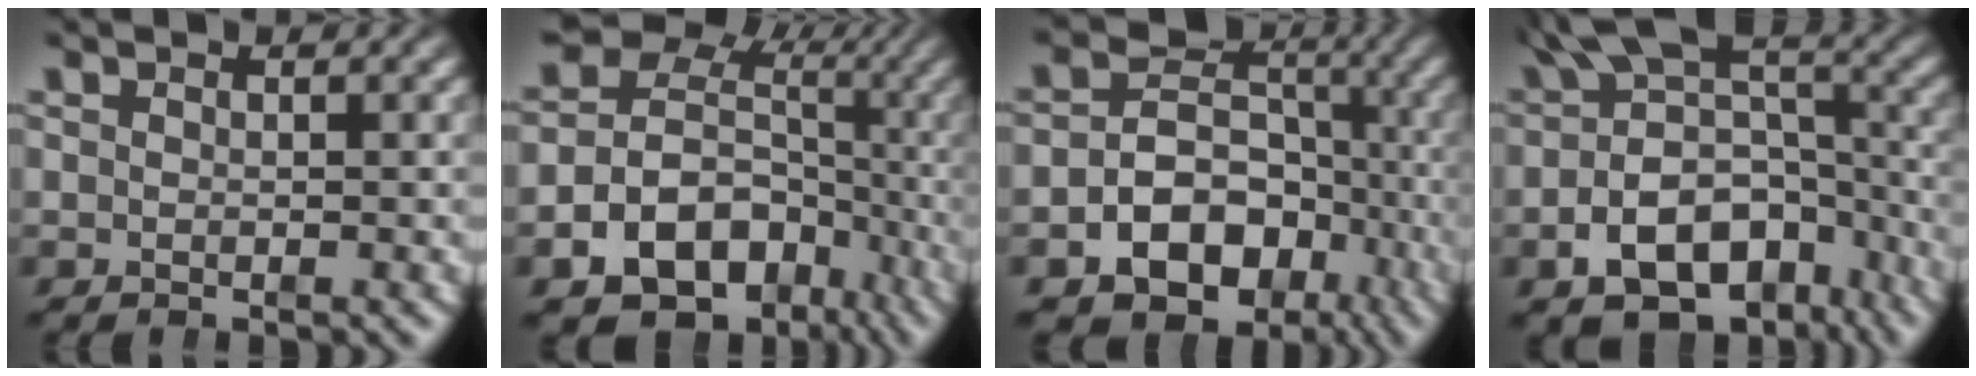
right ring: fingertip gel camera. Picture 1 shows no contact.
{"total": 18.5, "force": [-5.6, 15.4, 8.6], "torque": [-0.162, -0.068, -0.081]}
{"total": 14.6, "force": [-5.9, 11.9, 6.1], "torque": [-0.116, -0.059, -0.084]}
{"total": 11.0, "force": [-4.3, 7.6, 6.6], "torque": [-0.108, -0.026, -0.065]}